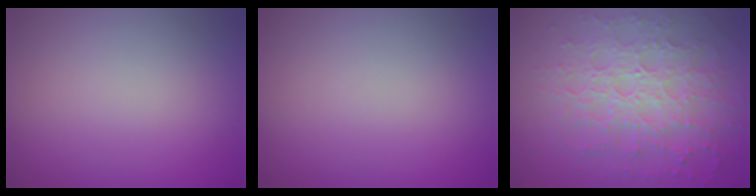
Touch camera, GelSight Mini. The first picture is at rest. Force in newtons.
{"total": 0.0}
{"total": 7.7, "press": 5.4, "slide": 5.4}